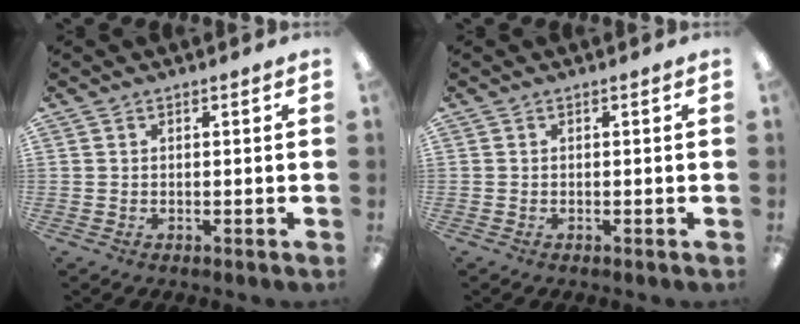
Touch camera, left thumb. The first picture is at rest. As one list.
[{"total": 0.0}]